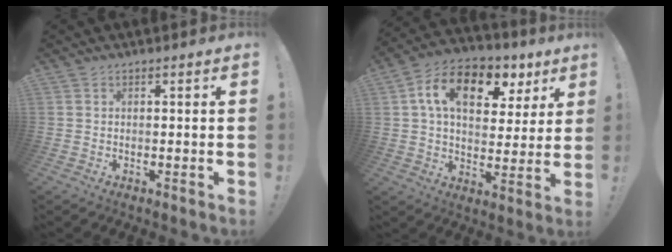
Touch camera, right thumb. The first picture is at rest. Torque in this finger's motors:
{"motor_torque": [1.01, 1.64, 0.69, -0.25, 0.10]}